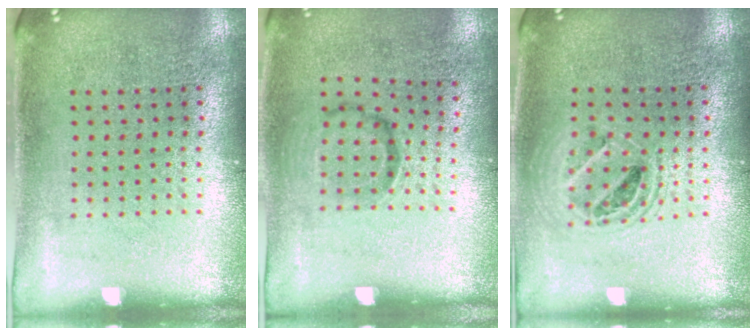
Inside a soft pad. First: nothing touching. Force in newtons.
{"total": 1.0, "press": 0.6, "slide": 0.8}
{"total": 1.4, "press": 1.3, "slide": 0.6}